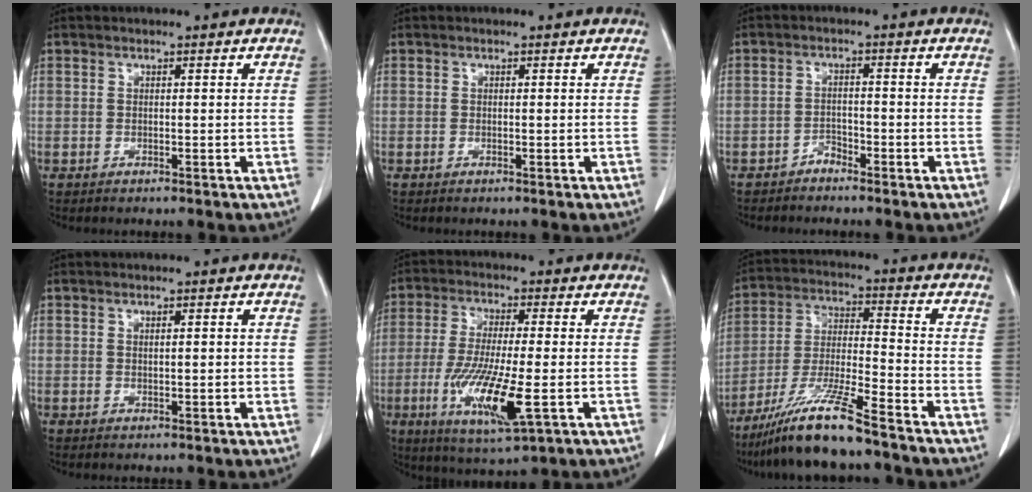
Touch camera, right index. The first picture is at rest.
{"total": 0.0}
{"total": 1.8, "force": [-1.6, 0.7, 0.4], "torque": [-0.001, 0.003, -0.028]}
{"total": 1.0, "force": [0.2, 0.3, 1.0], "torque": [-0.018, 0.001, 0.005]}
{"total": 12.5, "force": [-3.5, 1.5, 12.0], "torque": [-0.234, -0.028, -0.059]}
{"total": 12.7, "force": [-9.7, -0.1, 8.1], "torque": [-0.160, -0.025, -0.181]}